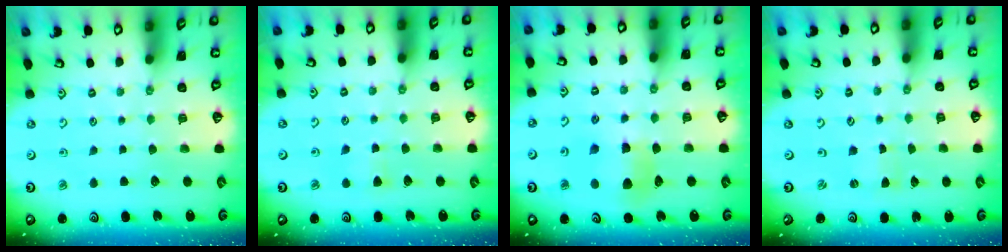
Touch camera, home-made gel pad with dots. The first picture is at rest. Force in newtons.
{"total": 3.7, "press": 3.6, "slide": 0.4}
{"total": 8.2, "press": 8.1, "slide": 1.1}
{"total": 1.0, "press": 1.0, "slide": 0.1}